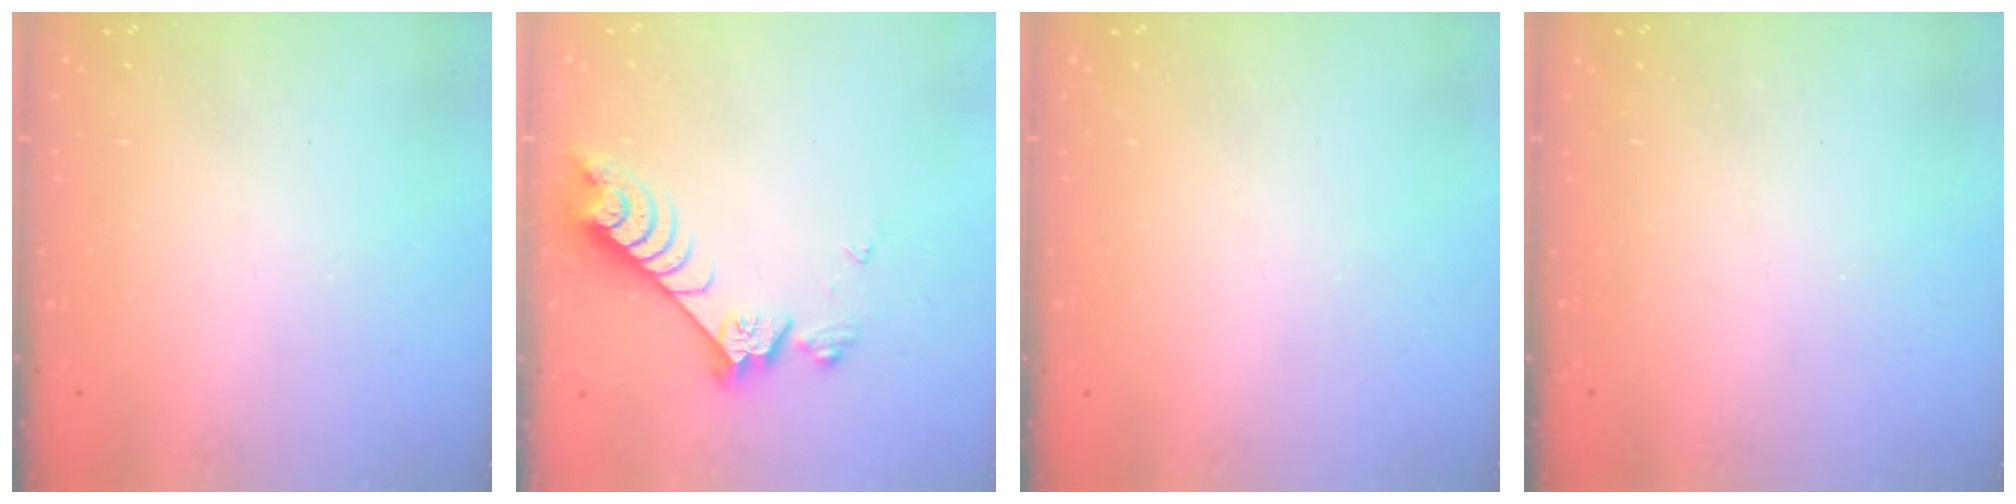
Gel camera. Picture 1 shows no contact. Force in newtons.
{"total": 8.1, "press": 8.1, "slide": 0.8}
{"total": 0.0}
{"total": 0.0}